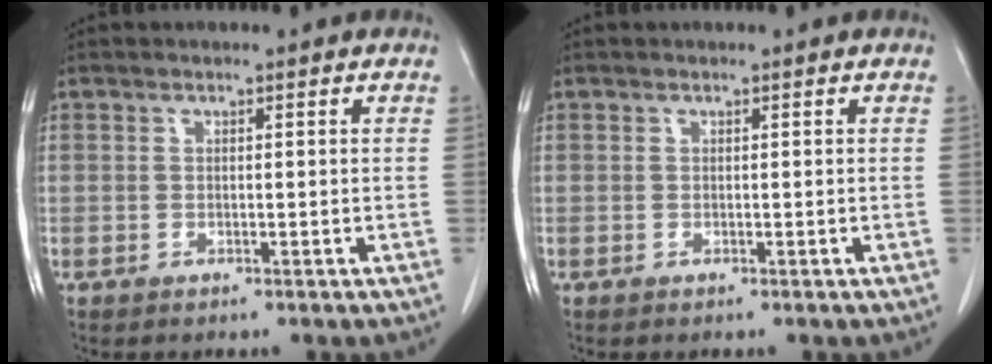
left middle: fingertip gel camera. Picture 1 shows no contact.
{"total": 0.0}